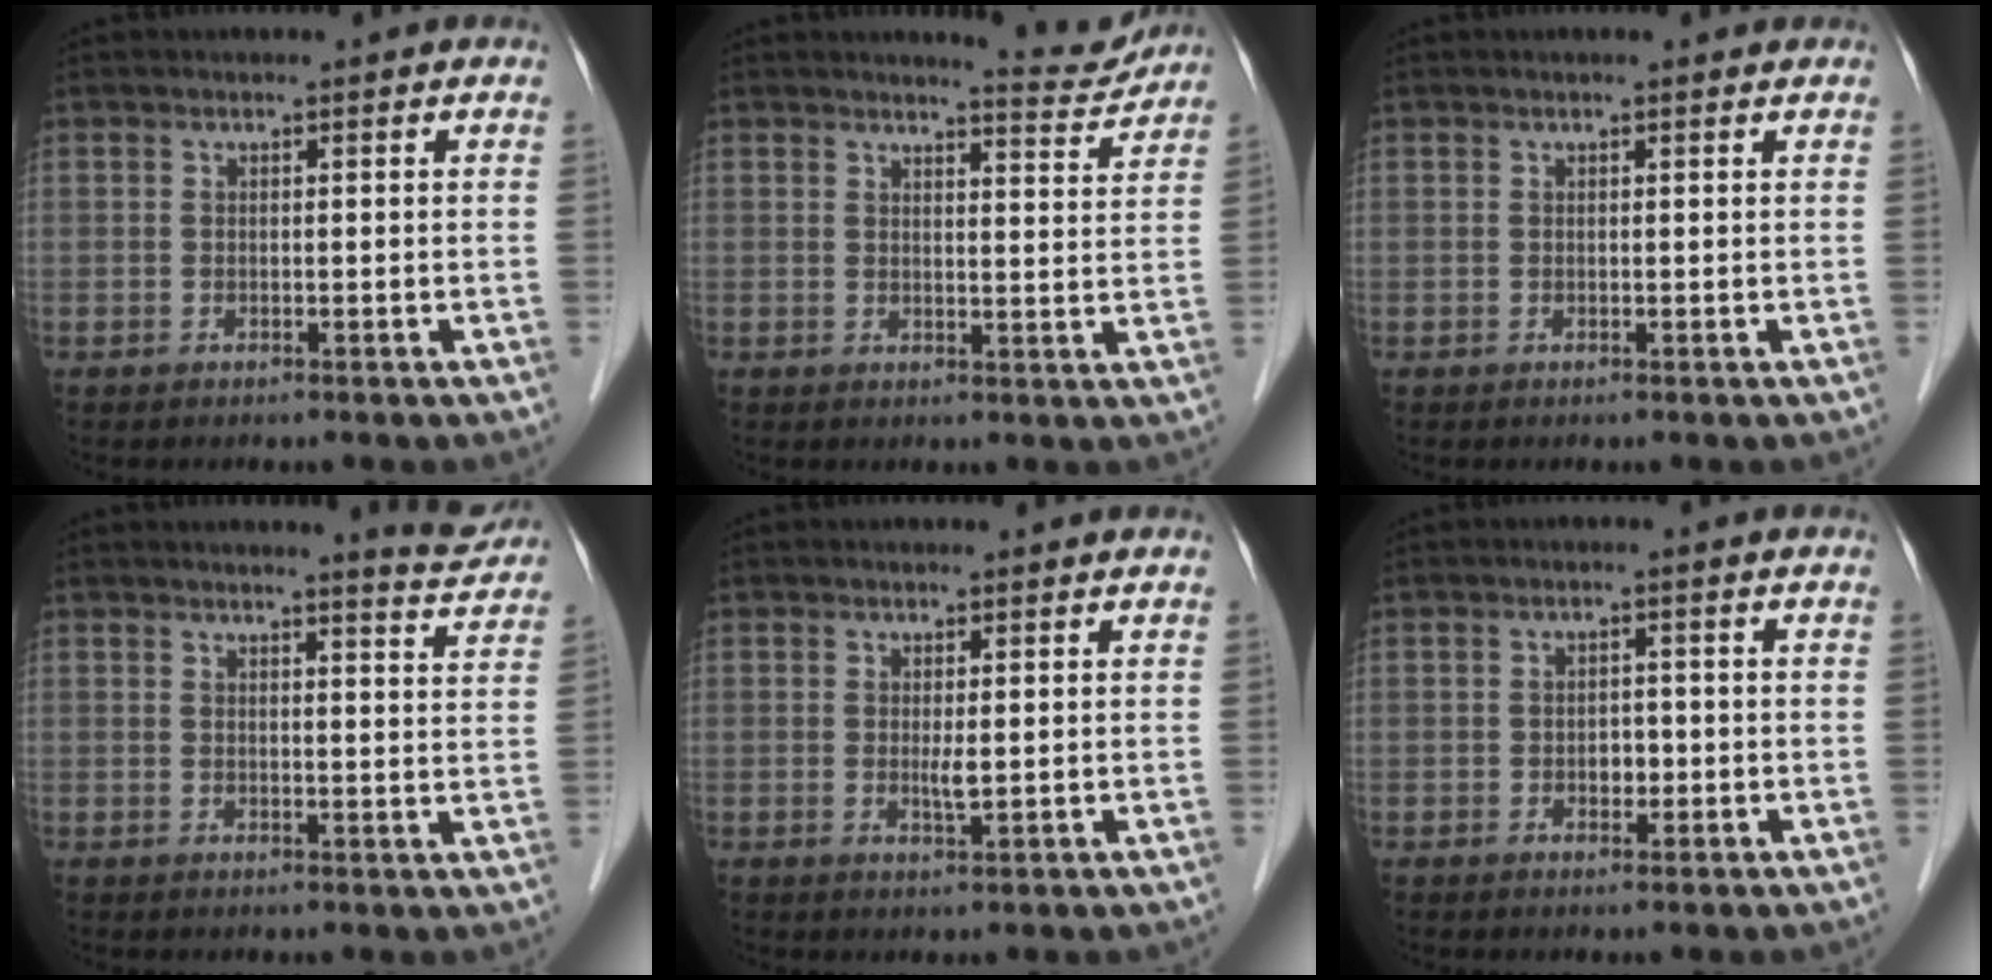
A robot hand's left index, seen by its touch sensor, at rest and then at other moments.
{"total": 4.7, "force": [4.6, -0.1, 0.2], "torque": [-0.014, -0.026, 0.053]}
{"total": 1.0, "force": [0.8, 0.1, 0.5], "torque": [-0.009, 0.006, 0.011]}
{"total": 5.3, "force": [5.2, -0.1, 0.9], "torque": [-0.018, -0.026, 0.049]}
{"total": 1.6, "force": [0.1, 0.2, 1.6], "torque": [-0.033, -0.005, 0.005]}
{"total": 1.9, "force": [-0.6, 1.3, 1.2], "torque": [-0.016, 0.004, -0.006]}